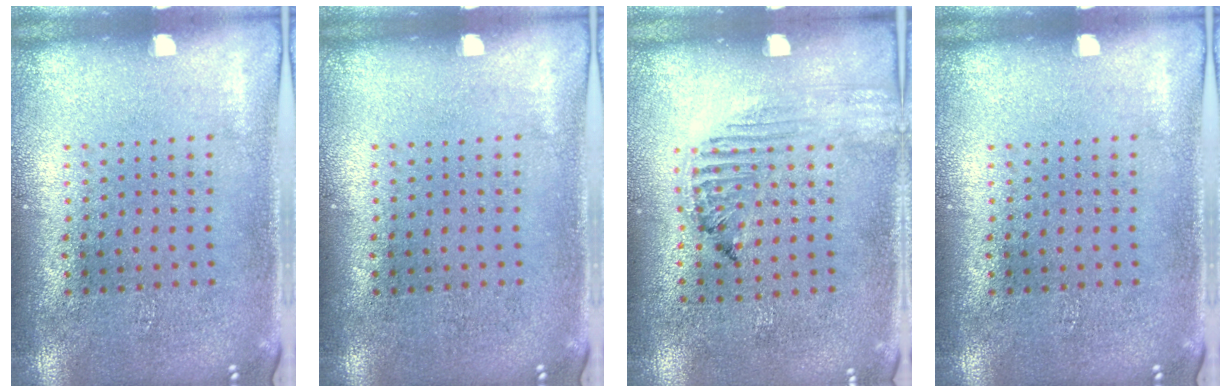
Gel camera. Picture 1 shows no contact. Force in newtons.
{"total": 0.0}
{"total": 1.3, "press": 1.3, "slide": 0.2}
{"total": 0.0}